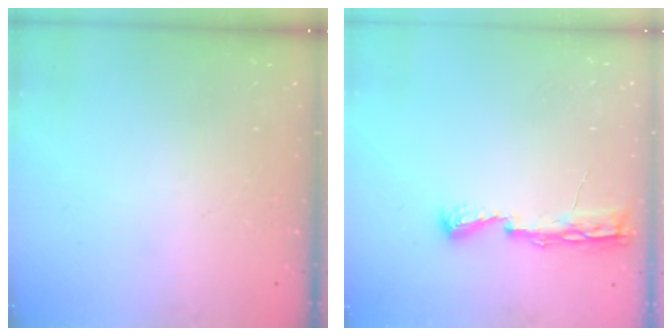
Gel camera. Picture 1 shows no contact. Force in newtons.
{"total": 7.1, "press": 7.1, "slide": 0.8}